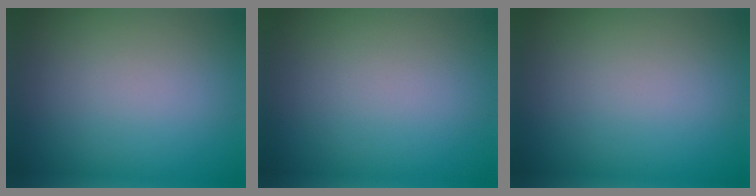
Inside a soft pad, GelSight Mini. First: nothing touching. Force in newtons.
{"total": 0.0}
{"total": 0.0}